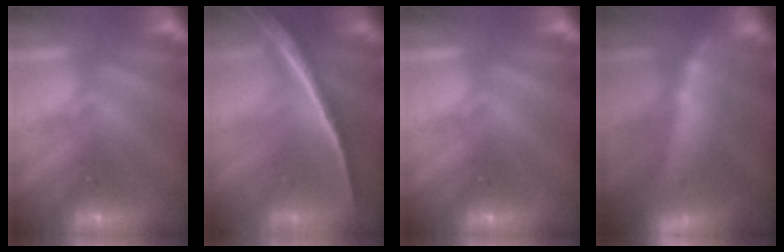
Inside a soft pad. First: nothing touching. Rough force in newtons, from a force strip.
{"total": 1.8}
{"total": 0.0}
{"total": 8.7}